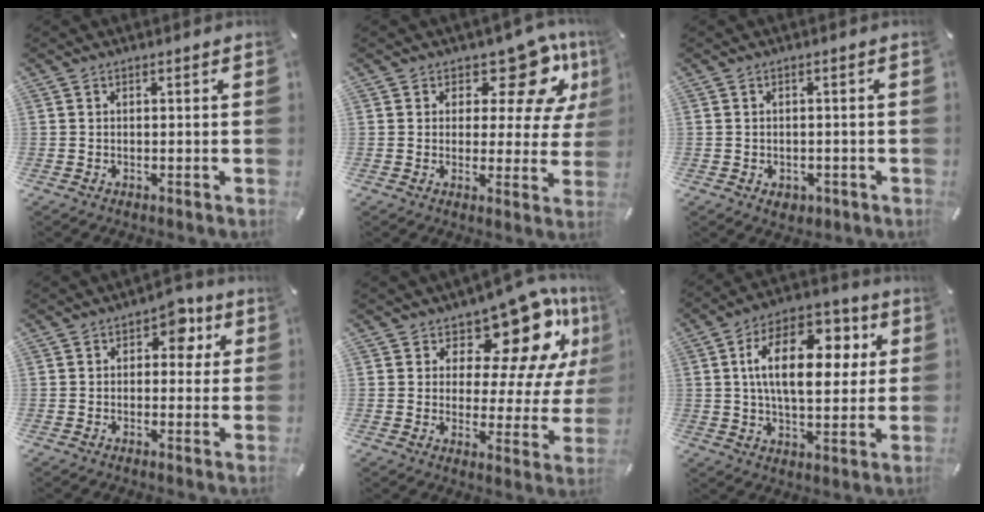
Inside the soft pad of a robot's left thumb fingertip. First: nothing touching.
{"total": 13.9, "force": [8.1, 7.0, 8.8], "torque": [-0.114, -0.057, 0.137]}
{"total": 2.5, "force": [-1.0, 2.0, 1.1], "torque": [-0.018, 0.004, -0.018]}
{"total": 6.6, "force": [2.2, 4.5, 4.3], "torque": [-0.036, -0.005, 0.028]}
{"total": 16.2, "force": [11.0, 7.3, 9.4], "torque": [-0.132, -0.098, 0.185]}
{"total": 18.3, "force": [4.4, 10.4, 14.4], "torque": [-0.242, 0.001, 0.072]}